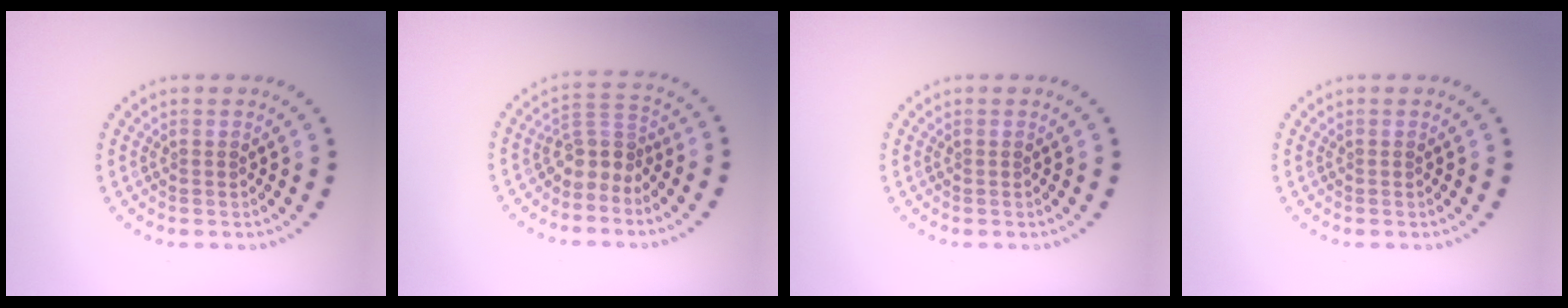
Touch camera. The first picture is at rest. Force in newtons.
{"total": 2.8, "press": 2.0, "slide": 1.9}
{"total": 0.0}
{"total": 0.0}